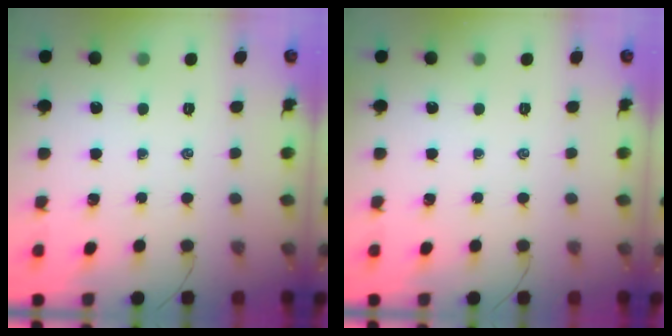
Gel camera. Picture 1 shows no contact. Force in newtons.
{"total": 0.0}